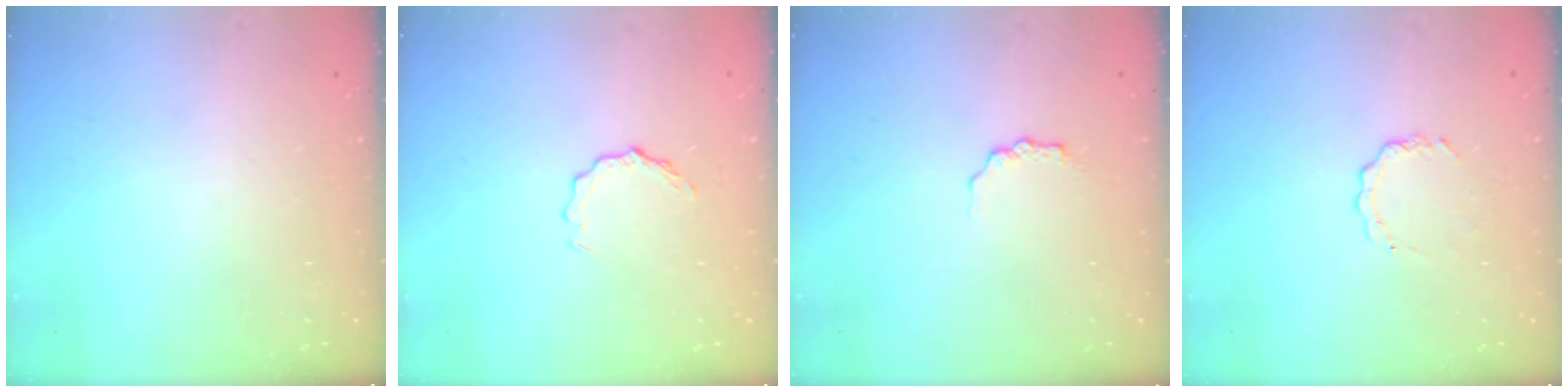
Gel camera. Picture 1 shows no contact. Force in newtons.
{"total": 4.1, "press": 4.1, "slide": 0.4}
{"total": 2.9, "press": 2.8, "slide": 0.5}
{"total": 3.9, "press": 3.9, "slide": 0.3}